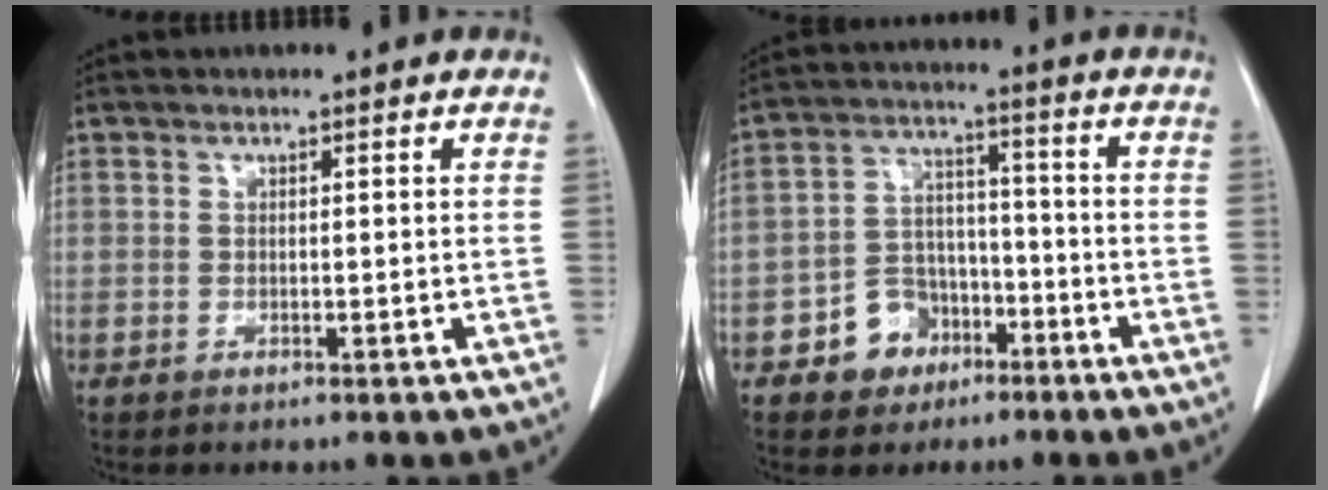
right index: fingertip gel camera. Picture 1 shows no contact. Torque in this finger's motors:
{"motor_torque": [-0.02, 0.01, -0.16, -0.09]}